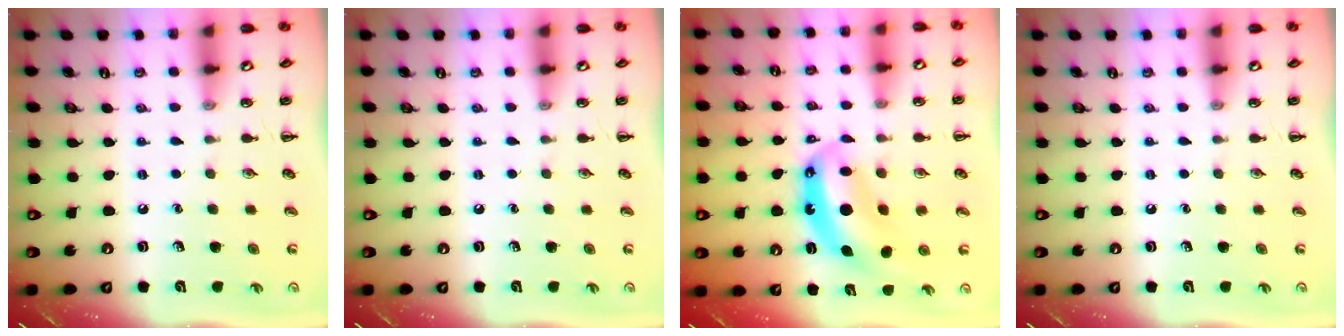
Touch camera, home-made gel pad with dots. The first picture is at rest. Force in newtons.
{"total": 0.0}
{"total": 8.9, "press": 8.7, "slide": 1.9}
{"total": 0.0}